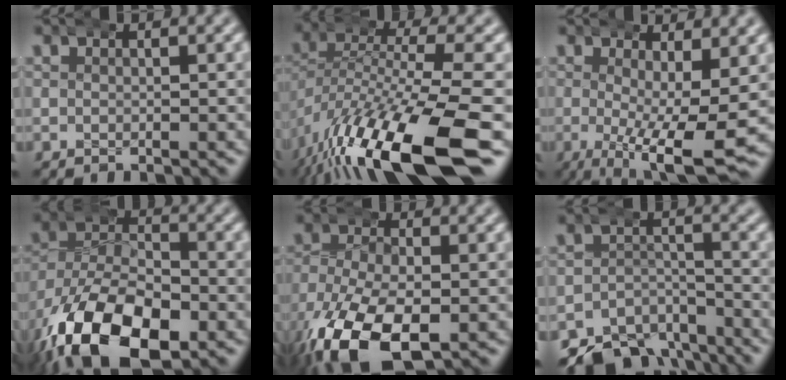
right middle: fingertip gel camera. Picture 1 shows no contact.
{"total": 12.5, "force": [-5.8, 5.4, 9.6], "torque": [-0.194, -0.030, -0.074]}
{"total": 6.9, "force": [-2.0, 1.7, 6.4], "torque": [-0.115, -0.032, -0.019]}
{"total": 12.5, "force": [-5.0, 8.0, 8.2], "torque": [-0.155, -0.045, -0.064]}
{"total": 10.6, "force": [-4.4, 5.9, 7.6], "torque": [-0.171, -0.042, -0.045]}
{"total": 7.8, "force": [-6.6, 3.5, 2.1], "torque": [-0.017, -0.018, -0.111]}